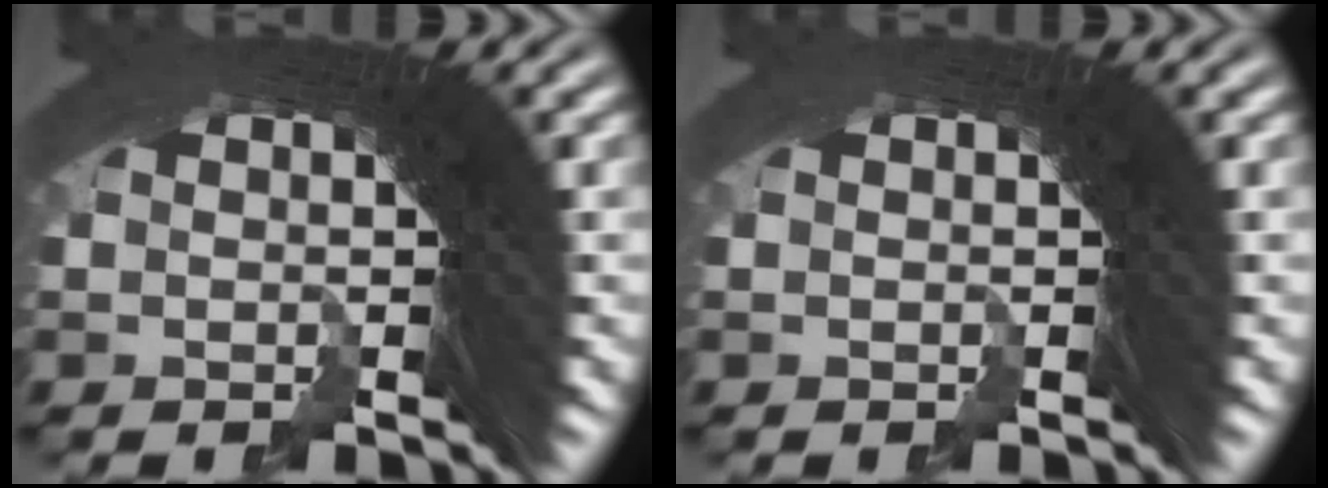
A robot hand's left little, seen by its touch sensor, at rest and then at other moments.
{"total": 0.0}